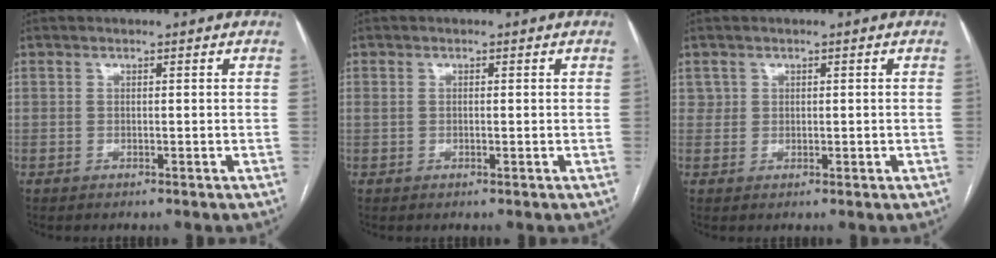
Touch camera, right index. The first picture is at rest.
{"total": 0.8, "force": [0.0, 0.3, 0.7], "torque": [-0.021, 0.006, 0.005]}
{"total": 1.4, "force": [0.5, 1.3, 0.1], "torque": [0.004, 0.003, 0.006]}